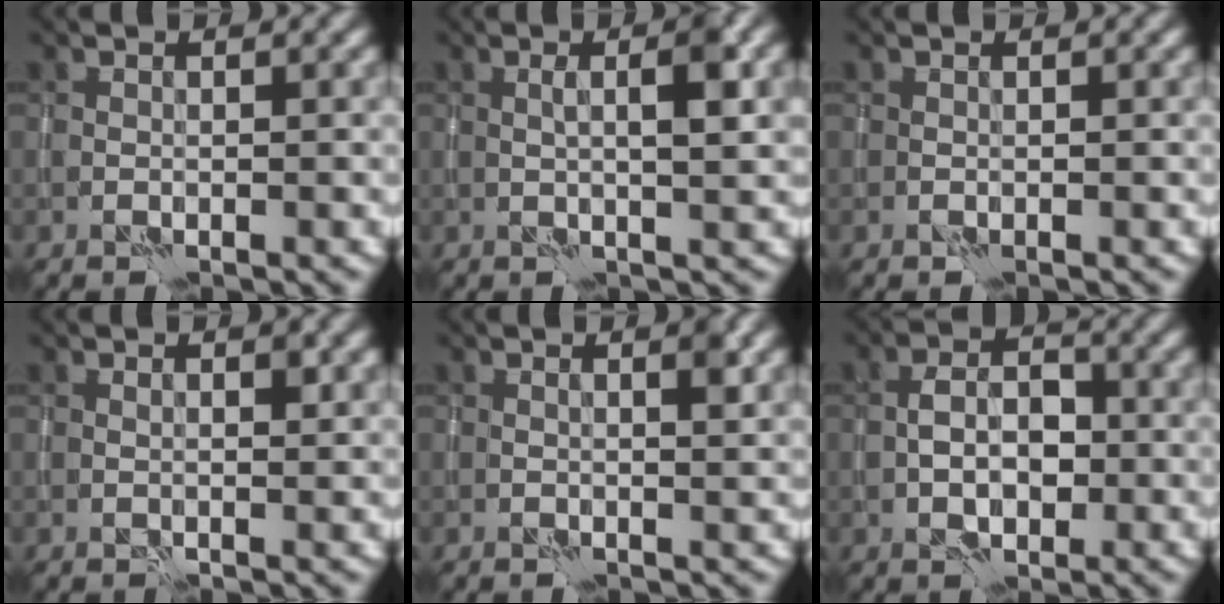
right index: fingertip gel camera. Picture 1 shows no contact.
{"total": 4.0, "force": [0.5, 0.8, 3.9], "torque": [-0.062, 0.008, 0.010]}
{"total": 0.0}
{"total": 1.1, "force": [0.4, 0.3, 1.0], "torque": [-0.017, -0.002, 0.007]}
{"total": 1.9, "force": [0.6, 0.4, 1.7], "torque": [-0.018, 0.003, 0.008]}
{"total": 4.3, "force": [-1.0, 2.5, 3.3], "torque": [-0.054, 0.005, -0.019]}